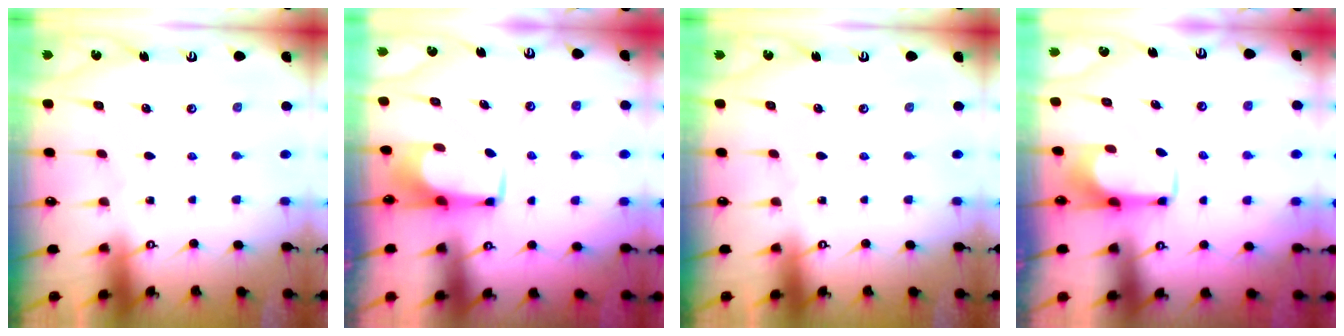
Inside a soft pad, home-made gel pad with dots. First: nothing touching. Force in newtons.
{"total": 1.8, "press": 1.7, "slide": 0.7}
{"total": 0.0}
{"total": 2.0, "press": 2.0, "slide": 0.2}